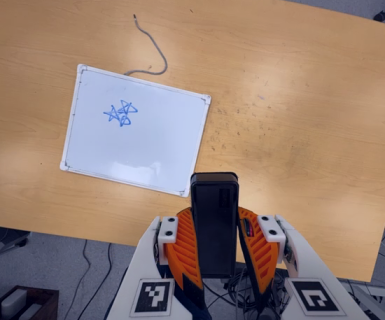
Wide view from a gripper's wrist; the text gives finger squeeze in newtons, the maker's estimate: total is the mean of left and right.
{"total": 10.1, "left": 8.1, "right": 12.1}